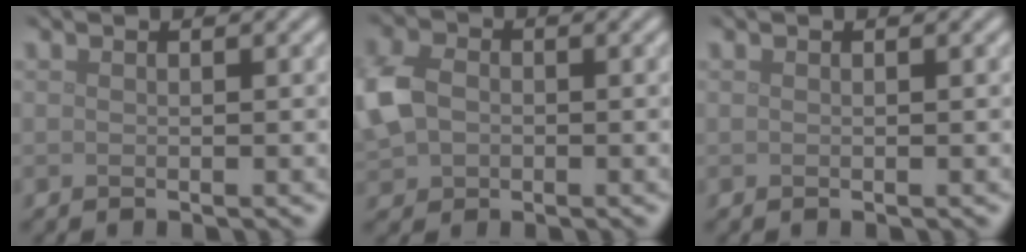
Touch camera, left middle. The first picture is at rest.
{"total": 5.4, "force": [-0.2, 4.3, 3.3], "torque": [-0.103, 0.001, -0.009]}
{"total": 0.0}